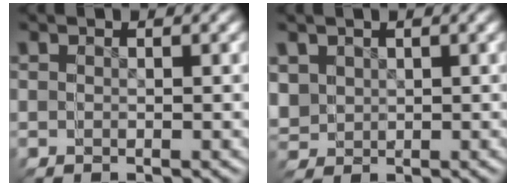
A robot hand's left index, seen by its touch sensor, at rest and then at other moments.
{"total": 4.0, "force": [0.5, 4.0, -0.2], "torque": [-0.027, -0.023, 0.015]}